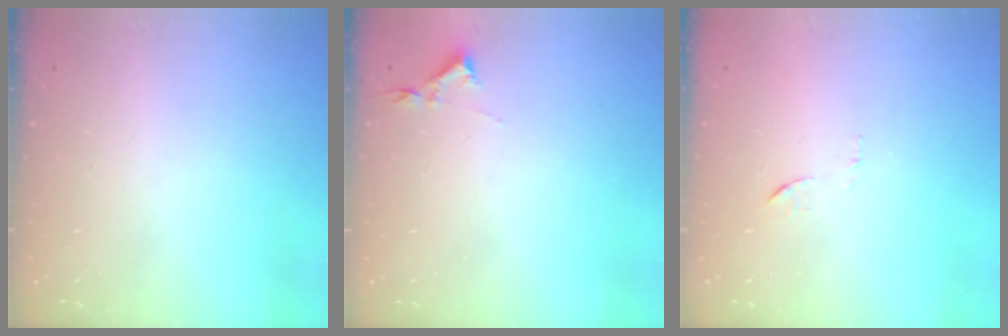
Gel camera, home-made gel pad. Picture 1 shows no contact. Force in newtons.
{"total": 2.9, "press": 2.9, "slide": 0.5}
{"total": 6.5, "press": 6.5, "slide": 0.5}